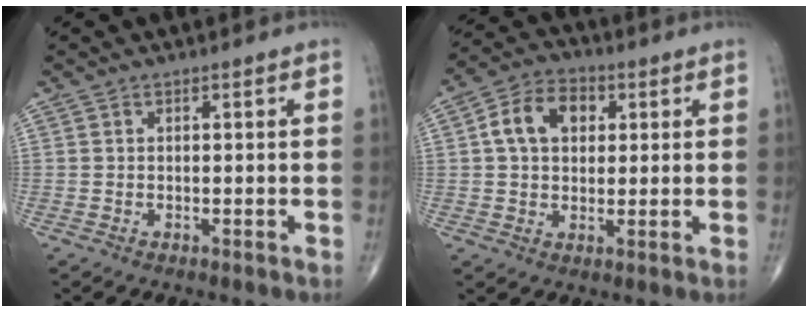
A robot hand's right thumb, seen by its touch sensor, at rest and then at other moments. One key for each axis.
{"total": 9.5, "fx": 2.2, "fy": 6.7, "fz": 6.3, "tx": -0.094, "ty": 0.013, "tz": 0.031}